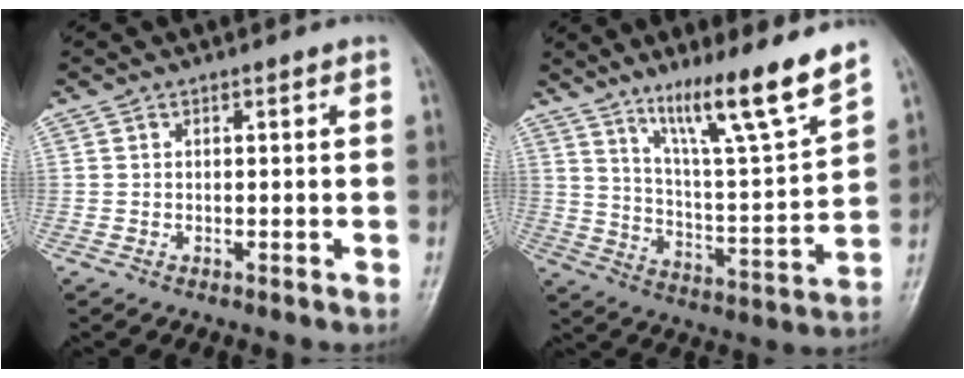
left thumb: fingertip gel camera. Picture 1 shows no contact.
{"total": 15.6, "force": [11.3, 0.9, 10.7], "torque": [-0.164, -0.073, 0.193]}